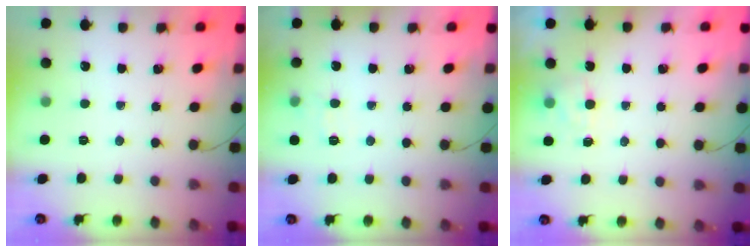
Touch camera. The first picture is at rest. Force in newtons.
{"total": 7.1, "press": 6.9, "slide": 1.8}
{"total": 4.7, "press": 4.6, "slide": 1.2}